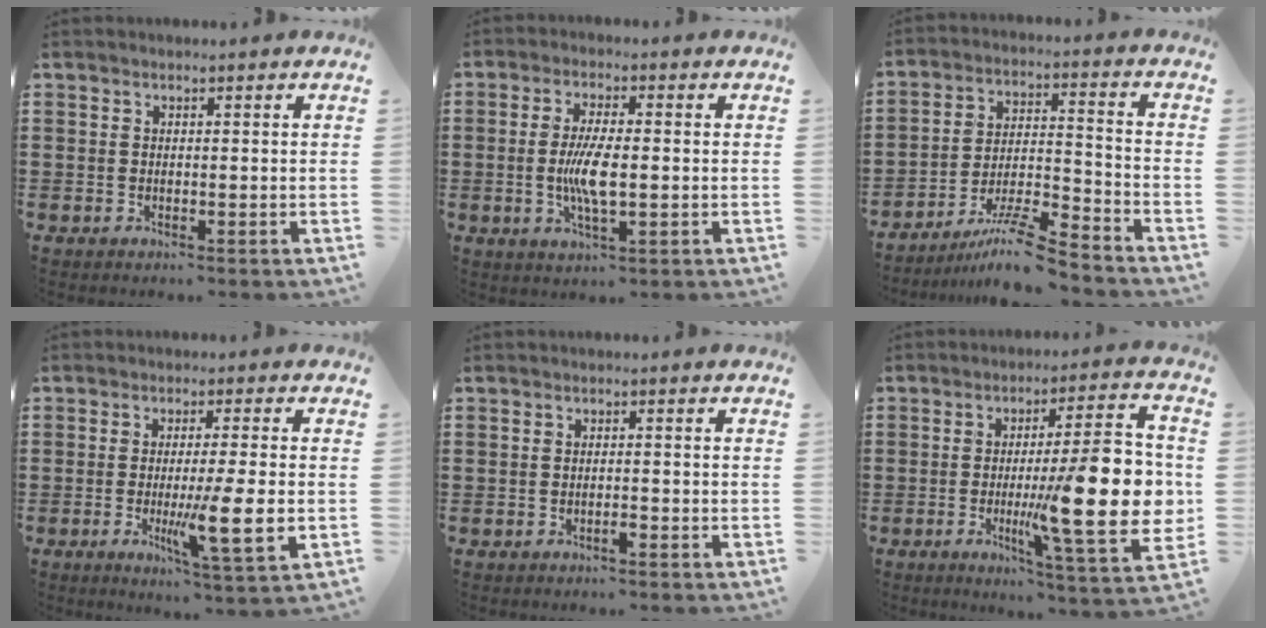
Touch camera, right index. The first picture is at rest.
{"total": 6.3, "force": [-0.6, 1.7, 6.1], "torque": [-0.128, -0.007, -0.018]}
{"total": 9.4, "force": [-8.1, 0.4, 4.9], "torque": [-0.088, 0.008, -0.155]}
{"total": 8.6, "force": [-1.5, 0.4, 8.5], "torque": [-0.153, -0.020, -0.026]}
{"total": 1.1, "force": [-0.7, 0.2, 0.9], "torque": [-0.018, -0.004, -0.012]}
{"total": 18.4, "force": [-0.9, 4.1, 17.9], "torque": [-0.261, -0.020, -0.008]}